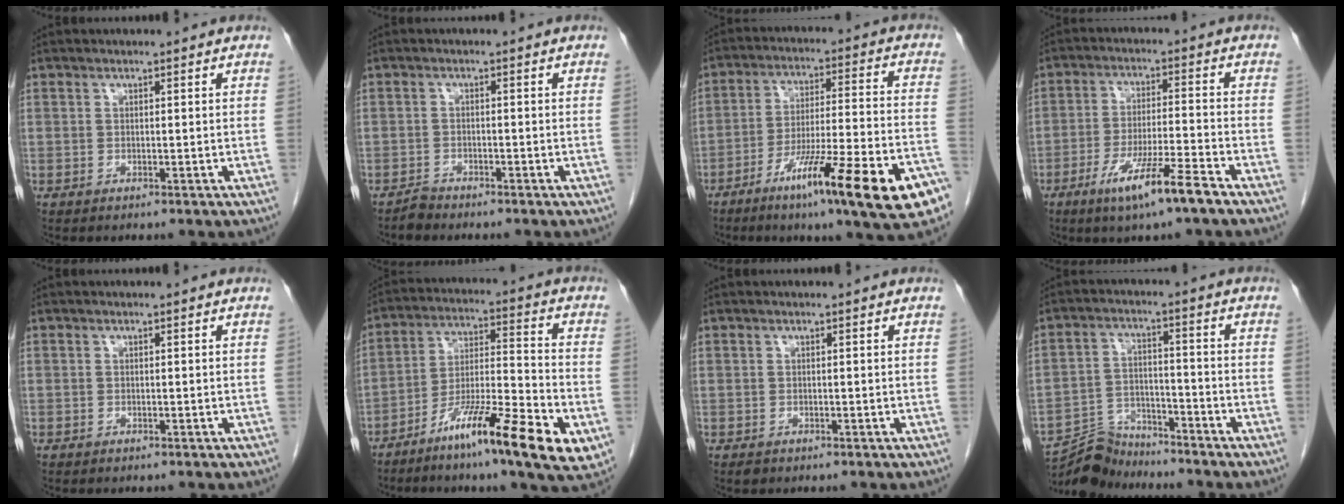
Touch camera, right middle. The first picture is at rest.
{"total": 1.5, "force": [-1.4, 0.3, -0.1], "torque": [0.003, -0.002, -0.026]}
{"total": 20.7, "force": [-11.7, 1.4, 17.0], "torque": [-0.216, -0.022, -0.183]}
{"total": 9.3, "force": [-5.9, -0.1, 7.2], "torque": [-0.133, -0.018, -0.105]}
{"total": 0.0}
{"total": 16.7, "force": [-8.4, 1.5, 14.4], "torque": [-0.236, -0.018, -0.141]}
{"total": 0.6, "force": [-0.5, 0.4, 0.2], "torque": [-0.008, -0.001, -0.007]}
{"total": 7.9, "force": [-7.7, 2.0, 0.2], "torque": [-0.006, 0.007, -0.141]}